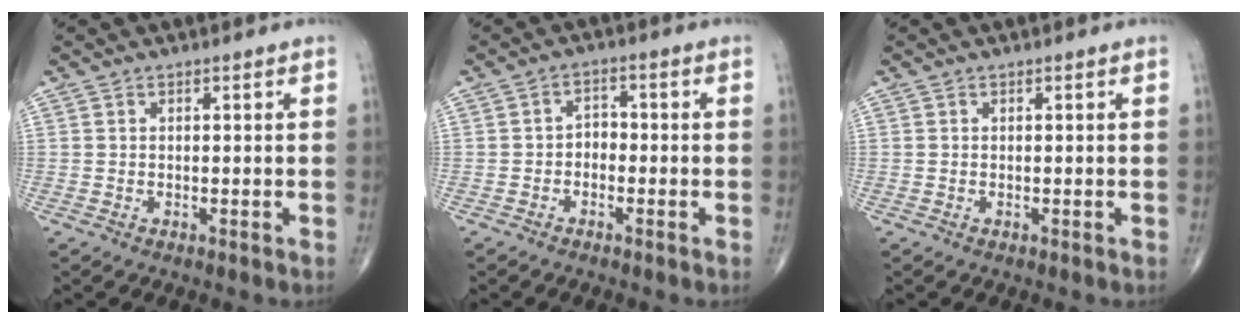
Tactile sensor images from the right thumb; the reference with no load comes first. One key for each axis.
{"total": 2.7, "fx": -1.1, "fy": 2.0, "fz": 1.5, "tx": -0.006, "ty": 0.018, "tz": -0.028}
{"total": 0.0}